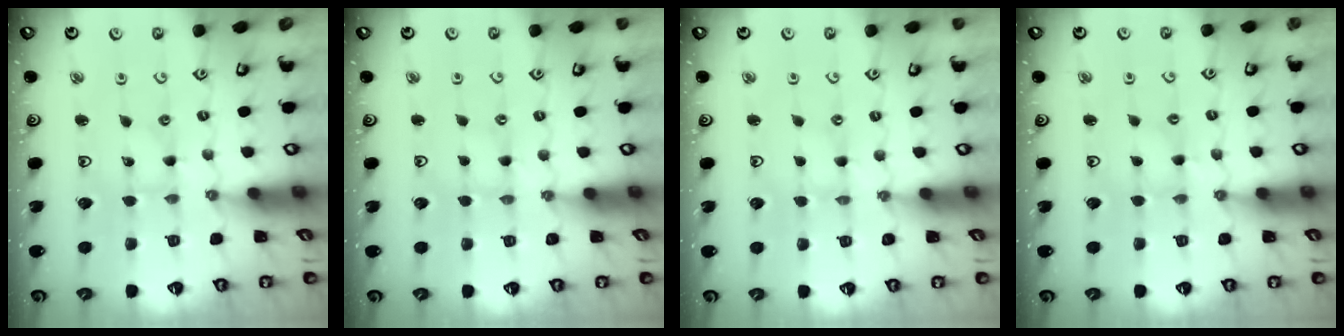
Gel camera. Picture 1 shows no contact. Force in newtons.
{"total": 0.0}
{"total": 0.0}
{"total": 1.3, "press": 1.3, "slide": 0.2}